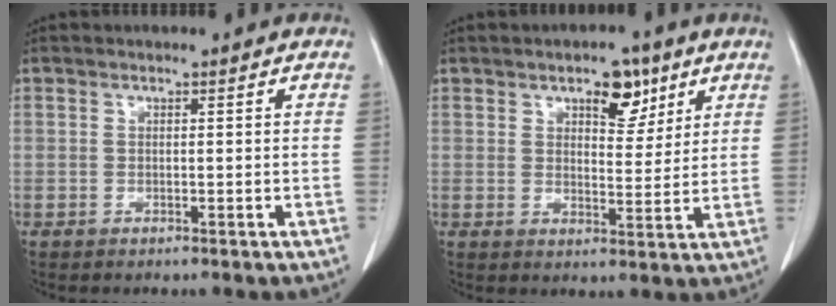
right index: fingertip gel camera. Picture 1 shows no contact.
{"total": 6.3, "force": [3.8, 2.9, 4.1], "torque": [-0.055, 0.002, 0.055]}